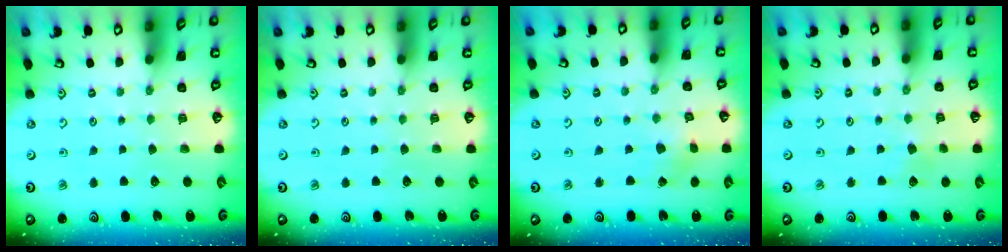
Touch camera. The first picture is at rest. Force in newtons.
{"total": 0.0}
{"total": 1.6, "press": 1.6, "slide": 0.2}
{"total": 2.8, "press": 2.8, "slide": 0.3}